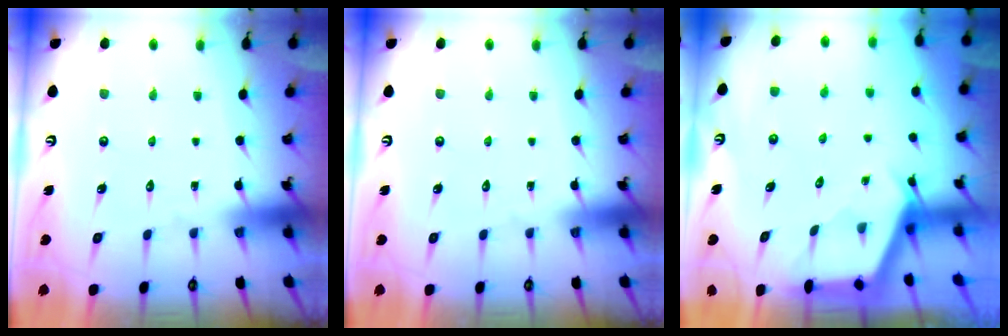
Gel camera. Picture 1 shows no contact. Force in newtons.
{"total": 0.0}
{"total": 2.5, "press": 2.5, "slide": 0.3}